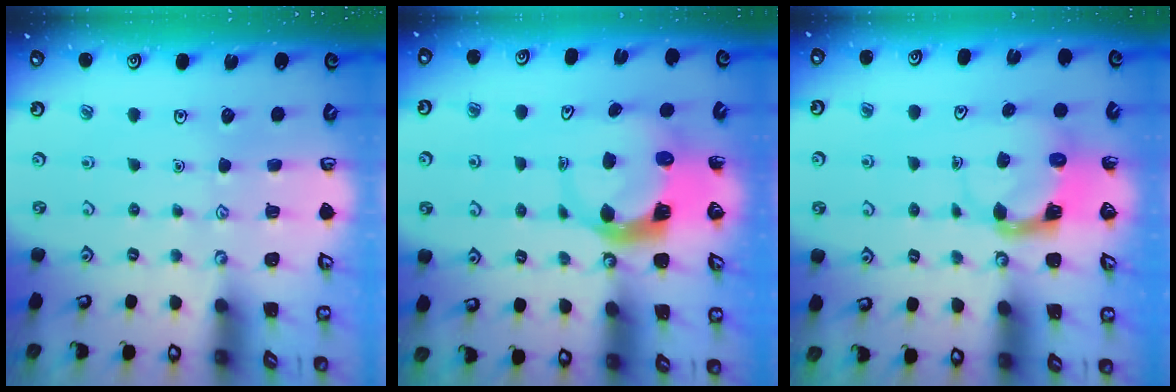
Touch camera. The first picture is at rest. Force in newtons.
{"total": 5.6, "press": 5.5, "slide": 0.6}
{"total": 3.7, "press": 3.6, "slide": 0.5}